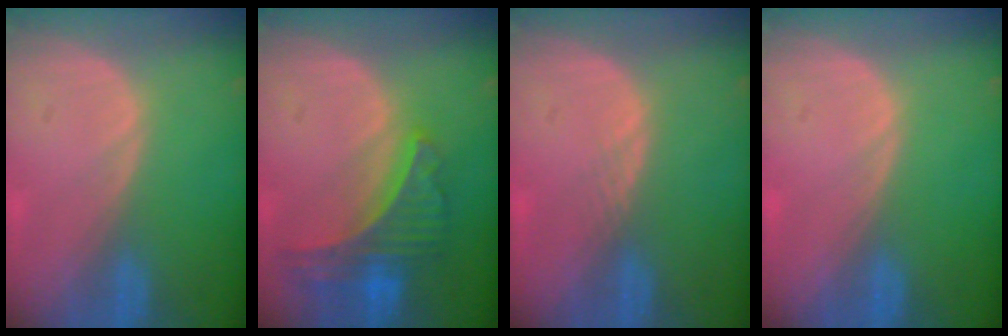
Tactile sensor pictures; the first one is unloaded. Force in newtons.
{"total": 8.0, "press": 7.1, "slide": 3.8}
{"total": 1.0, "press": 0.8, "slide": 0.5}
{"total": 0.0}